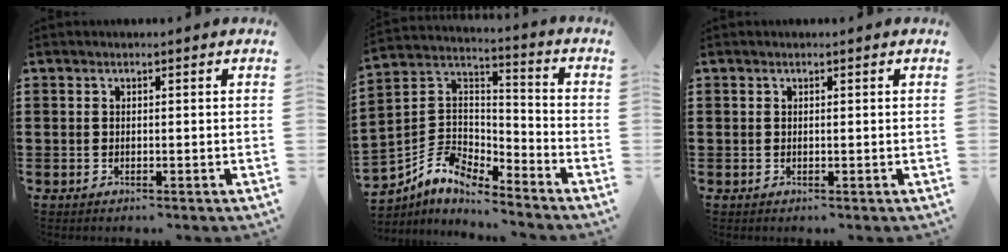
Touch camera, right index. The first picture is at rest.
{"total": 5.7, "force": [-4.8, 2.3, 1.9], "torque": [-0.067, -0.012, -0.106]}
{"total": 0.0}